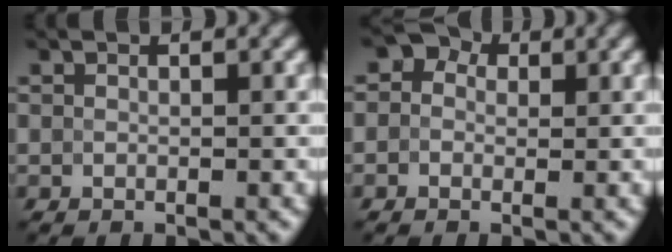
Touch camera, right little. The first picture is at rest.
{"total": 5.8, "force": [1.9, 5.1, 2.1], "torque": [-0.071, 0.039, -0.001]}